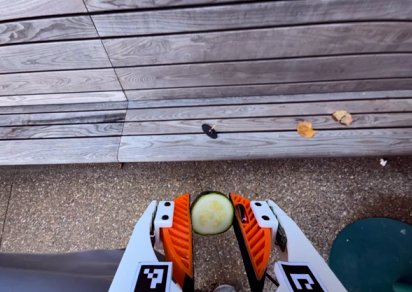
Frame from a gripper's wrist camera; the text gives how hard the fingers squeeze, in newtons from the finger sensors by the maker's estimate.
{"total": 7.4, "left": 7.3, "right": 7.6}